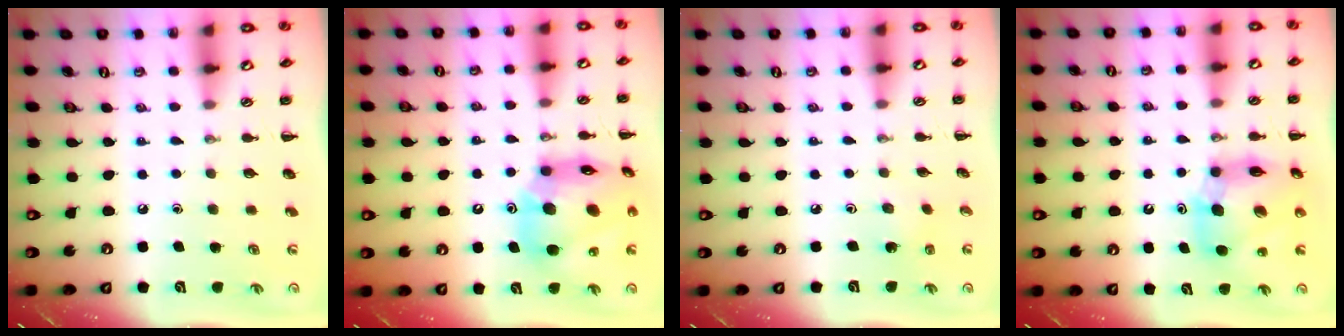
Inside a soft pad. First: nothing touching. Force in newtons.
{"total": 19.2, "press": 18.5, "slide": 5.3}
{"total": 1.1, "press": 1.0, "slide": 0.5}
{"total": 11.6, "press": 11.1, "slide": 3.3}